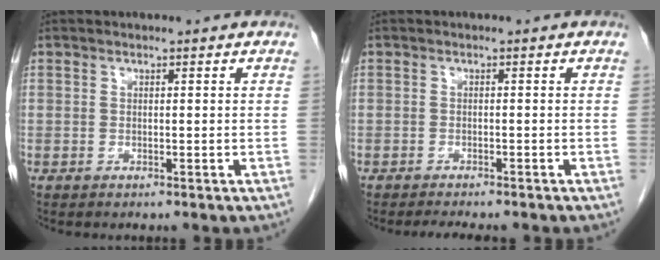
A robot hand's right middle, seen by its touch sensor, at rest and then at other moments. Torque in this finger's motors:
{"motor_torque": [0.03, -0.03, 0.01, 0.01]}